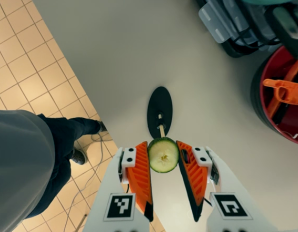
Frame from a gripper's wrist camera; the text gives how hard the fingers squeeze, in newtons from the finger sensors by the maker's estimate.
{"total": 6.5, "left": 5.9, "right": 7.0}